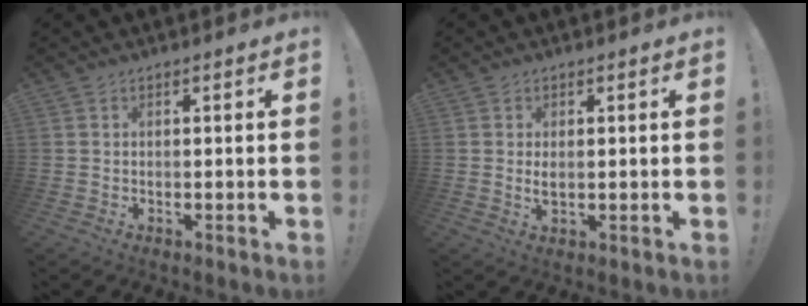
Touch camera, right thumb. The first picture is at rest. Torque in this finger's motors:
{"motor_torque": [-0.16, 0.05, 0.30, -0.11, 0.05]}